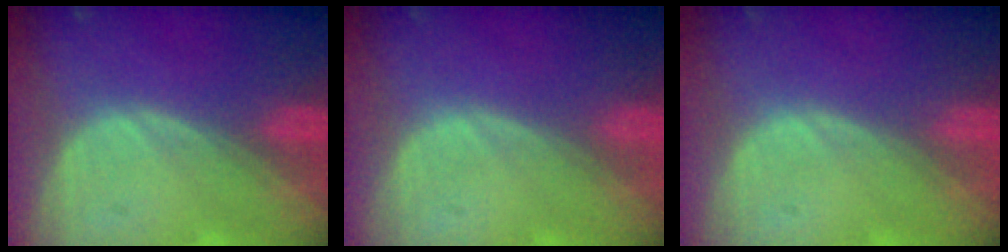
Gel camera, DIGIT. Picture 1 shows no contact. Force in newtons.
{"total": 0.0}
{"total": 0.0}